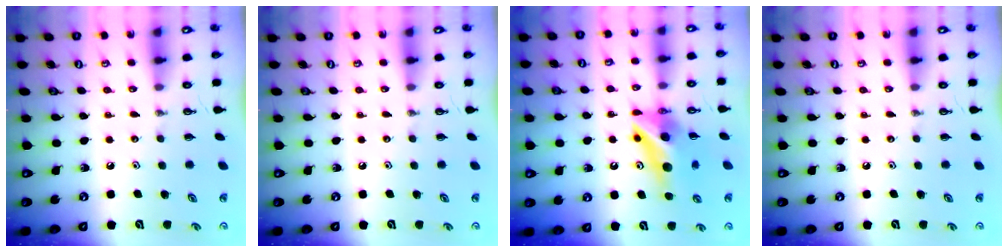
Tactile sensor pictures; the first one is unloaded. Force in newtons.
{"total": 0.0}
{"total": 10.9, "press": 10.8, "slide": 1.2}
{"total": 0.0}